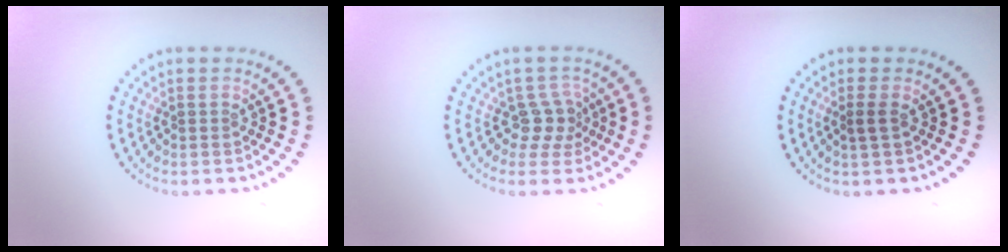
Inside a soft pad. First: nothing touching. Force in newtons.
{"total": 2.3, "press": 1.7, "slide": 1.5}
{"total": 1.1, "press": 0.8, "slide": 0.7}